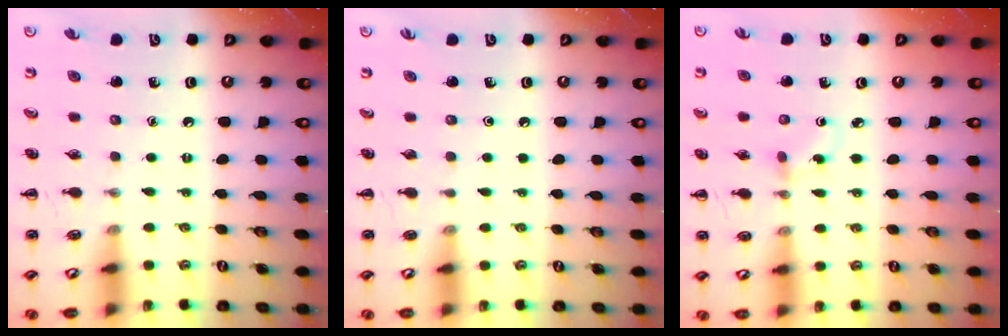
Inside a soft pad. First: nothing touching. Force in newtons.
{"total": 0.0}
{"total": 2.0, "press": 1.7, "slide": 1.0}